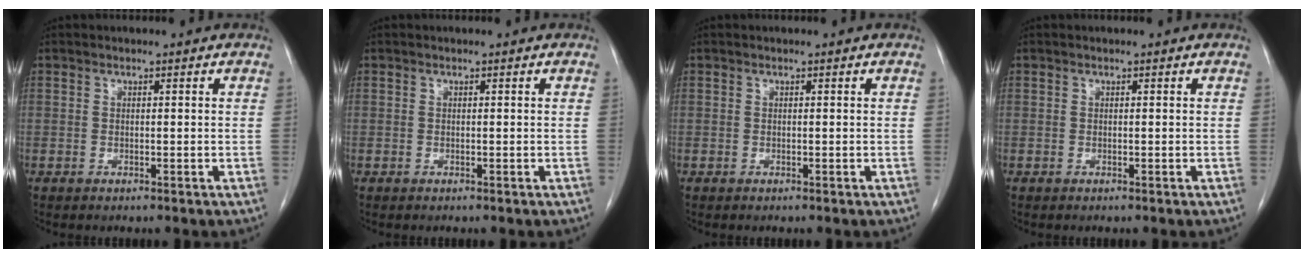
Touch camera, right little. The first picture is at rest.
{"total": 0.0}
{"total": 0.0}
{"total": 0.0}